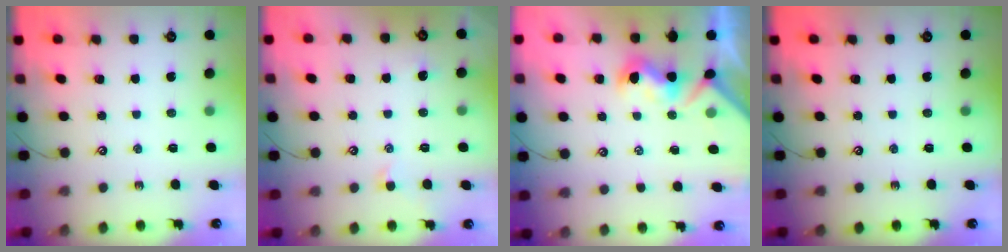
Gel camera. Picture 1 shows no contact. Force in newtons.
{"total": 1.2, "press": 1.0, "slide": 0.6}
{"total": 2.1, "press": 1.9, "slide": 0.9}
{"total": 0.0}